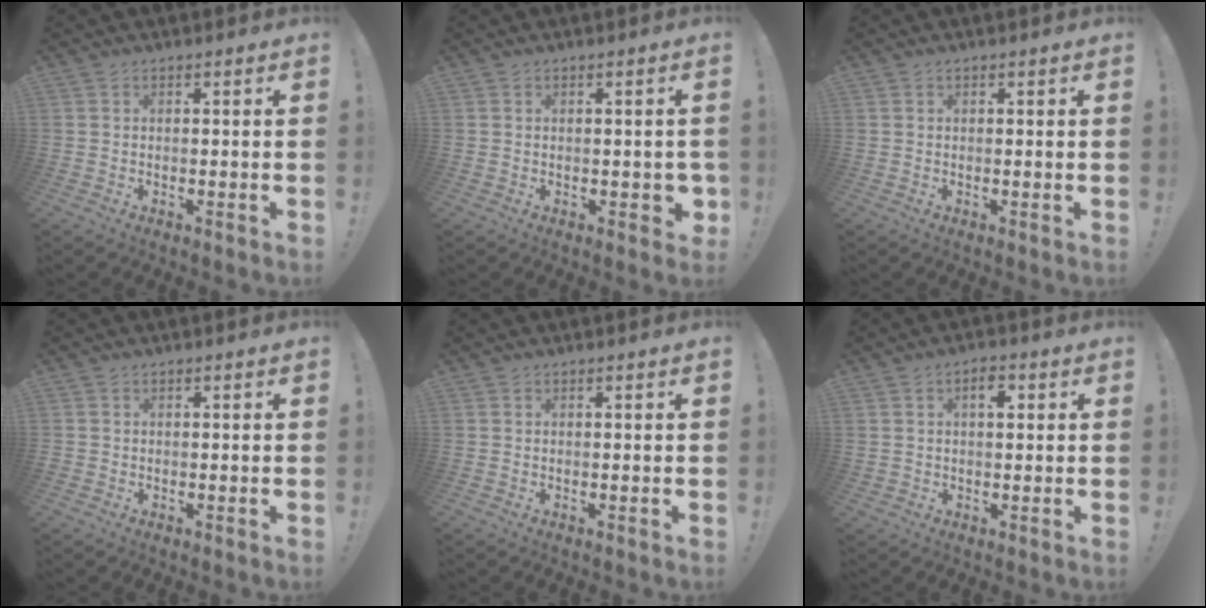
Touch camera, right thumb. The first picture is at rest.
{"total": 2.8, "force": [-0.5, 1.9, 2.0], "torque": [-0.015, 0.004, -0.007]}
{"total": 0.0}
{"total": 0.7, "force": [-0.3, 0.7, 0.0], "torque": [0.000, 0.002, -0.005]}
{"total": 0.0}
{"total": 4.4, "force": [1.5, 3.0, 2.8], "torque": [-0.030, -0.001, 0.020]}